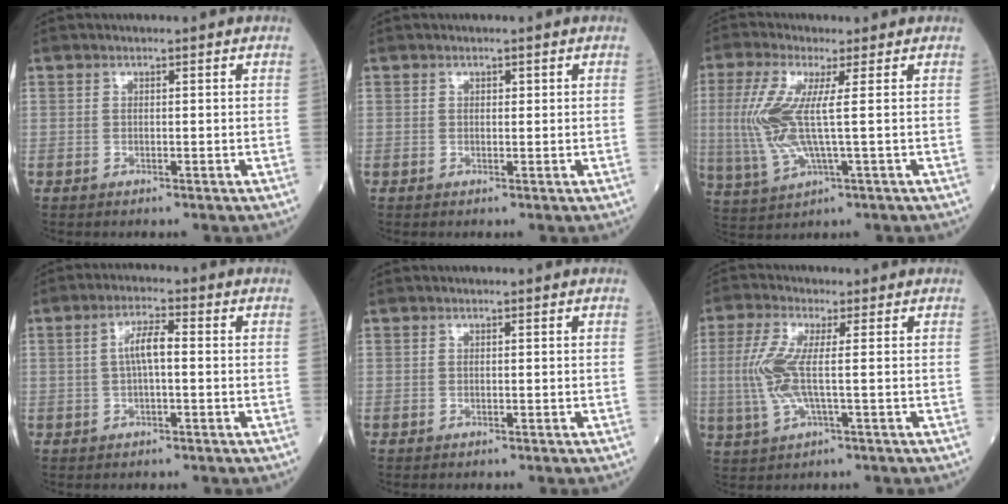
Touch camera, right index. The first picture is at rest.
{"total": 0.6, "force": [0.3, 0.4, 0.4], "torque": [-0.003, 0.000, 0.003]}
{"total": 9.0, "force": [0.7, 1.2, 8.9], "torque": [-0.223, -0.002, 0.013]}
{"total": 4.1, "force": [0.2, 0.9, 4.1], "torque": [-0.077, 0.013, 0.001]}
{"total": 0.0}
{"total": 6.9, "force": [0.0, 1.2, 6.8], "torque": [-0.169, -0.002, -0.004]}